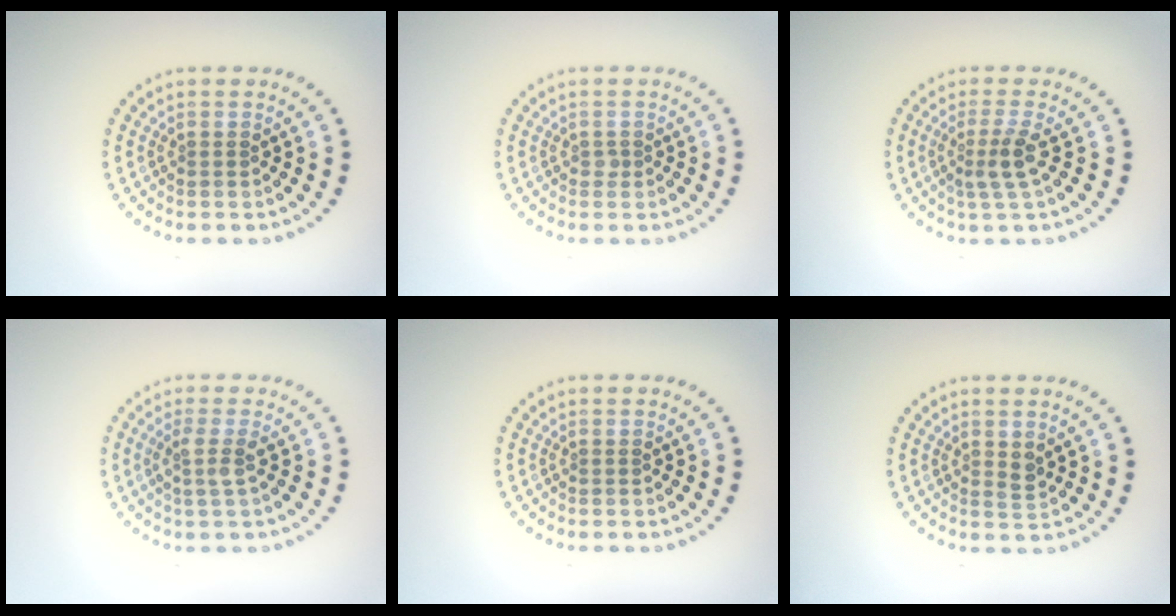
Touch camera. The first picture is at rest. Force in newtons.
{"total": 0.6, "press": 0.4, "slide": 0.4}
{"total": 2.3, "press": 1.8, "slide": 1.5}
{"total": 1.8, "press": 1.4, "slide": 1.2}
{"total": 0.0}
{"total": 1.0, "press": 1.0, "slide": 0.3}